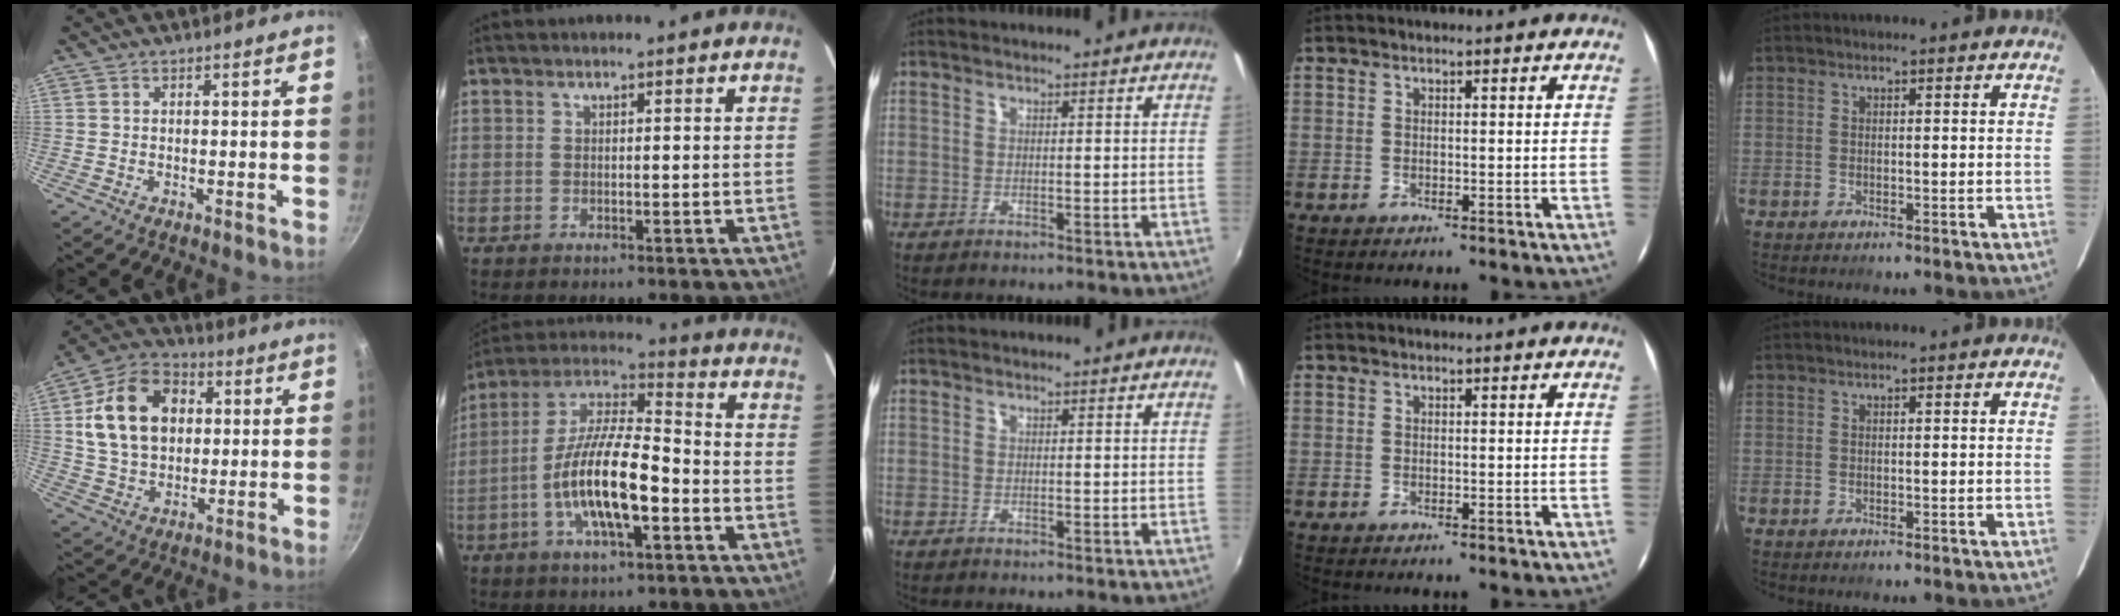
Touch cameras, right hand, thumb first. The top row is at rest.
{"thumb": {"total": 17.0, "force": [3.3, 12.5, 11.1], "torque": [-0.171, 0.012, 0.049]}, "index": {"total": 15.5, "force": [-4.9, 4.7, 14.0], "torque": [-0.274, -0.005, -0.094]}}